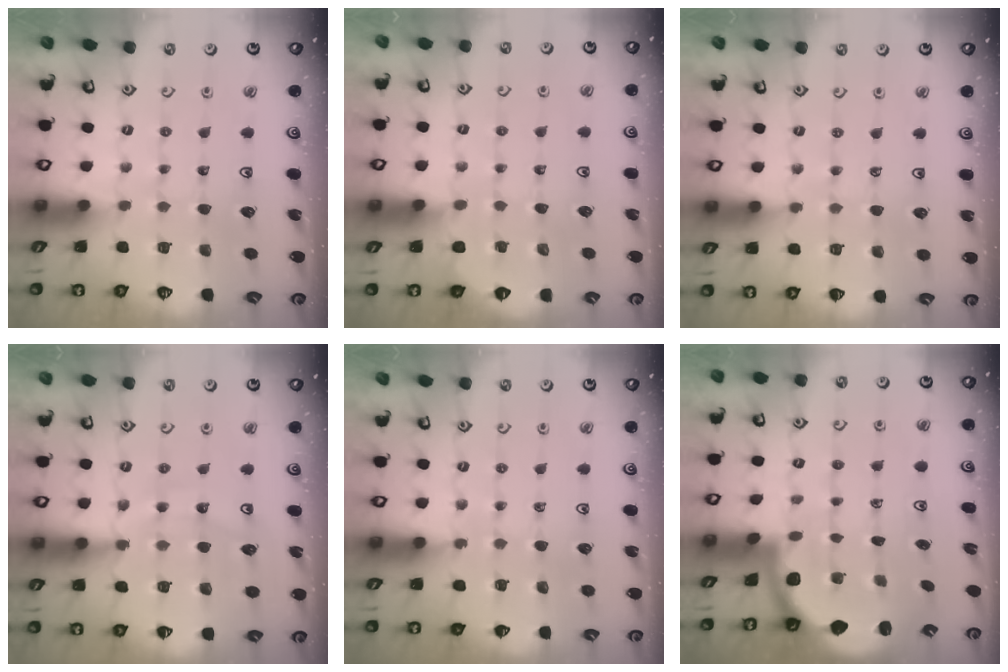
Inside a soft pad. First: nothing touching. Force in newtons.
{"total": 2.9, "press": 2.8, "slide": 0.4}
{"total": 3.0, "press": 2.9, "slide": 0.5}
{"total": 10.9, "press": 10.8, "slide": 1.5}
{"total": 5.7, "press": 5.6, "slide": 0.8}
{"total": 2.0, "press": 2.0, "slide": 0.3}